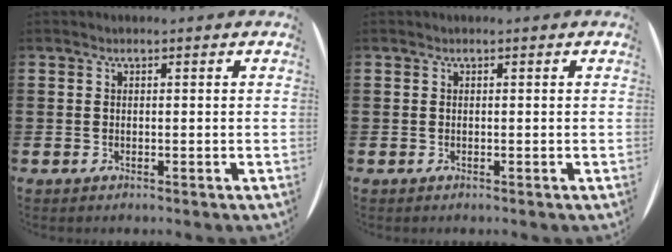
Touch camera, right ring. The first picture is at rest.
{"total": 0.0}